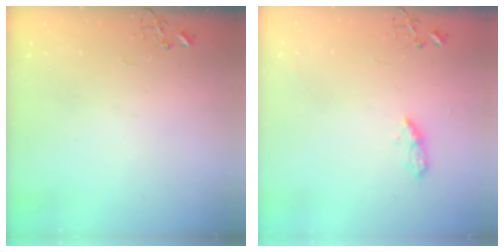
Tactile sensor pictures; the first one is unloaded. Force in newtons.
{"total": 5.7, "press": 5.7, "slide": 0.7}